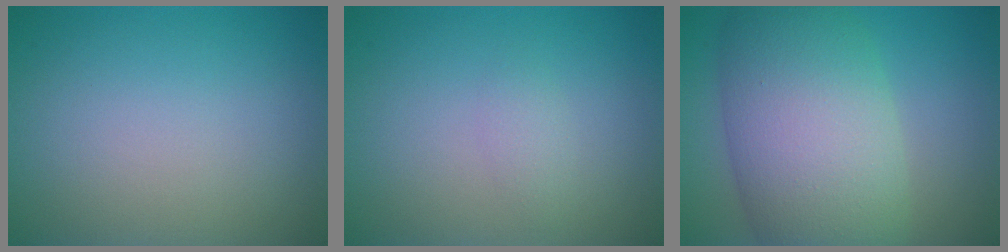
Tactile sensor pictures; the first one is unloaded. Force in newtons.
{"total": 1.0, "press": 1.0, "slide": 0.1}
{"total": 11.5, "press": 11.5, "slide": 0.2}